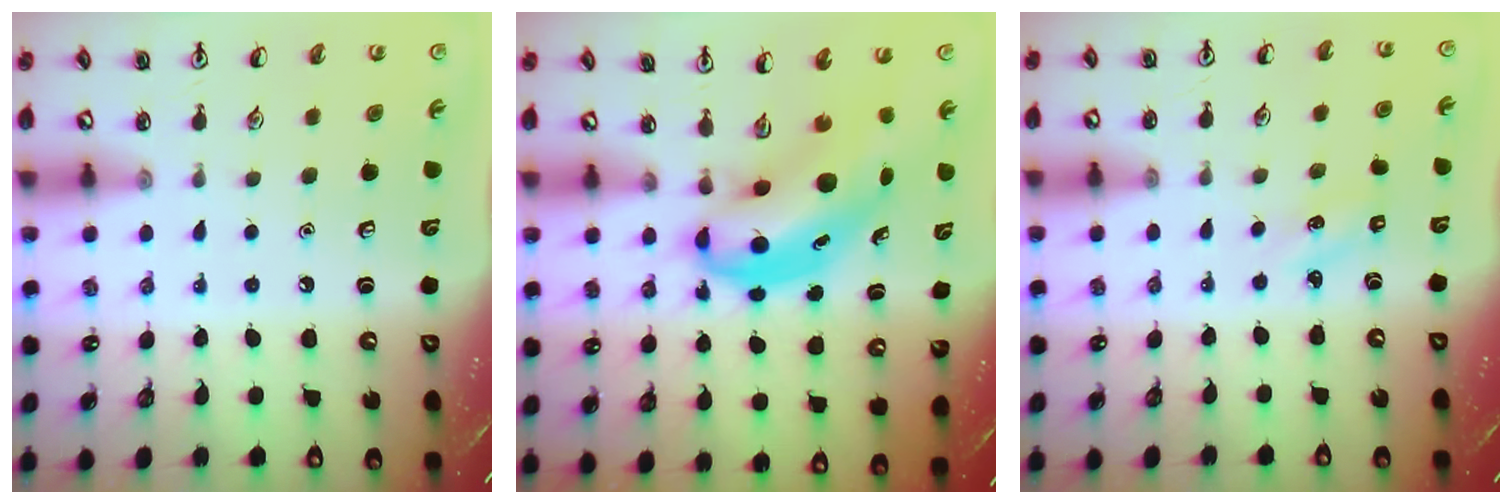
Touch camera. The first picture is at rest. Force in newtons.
{"total": 6.5, "press": 6.2, "slide": 1.8}
{"total": 1.2, "press": 1.1, "slide": 0.4}